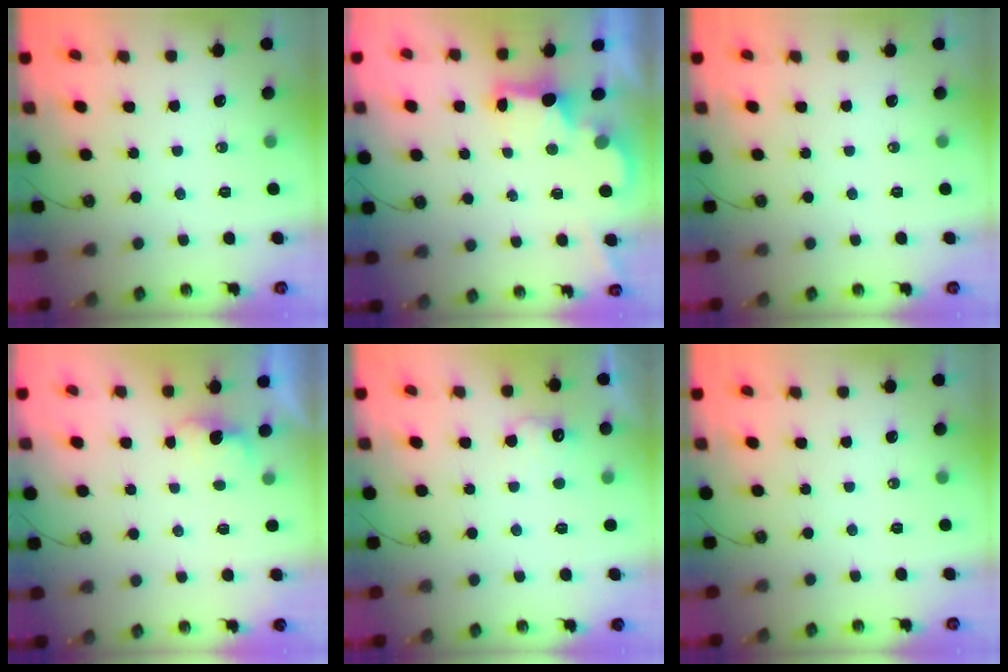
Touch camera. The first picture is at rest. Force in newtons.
{"total": 2.4, "press": 2.3, "slide": 0.7}
{"total": 0.0}
{"total": 1.8, "press": 1.6, "slide": 0.8}
{"total": 6.9, "press": 6.8, "slide": 1.2}
{"total": 0.0}